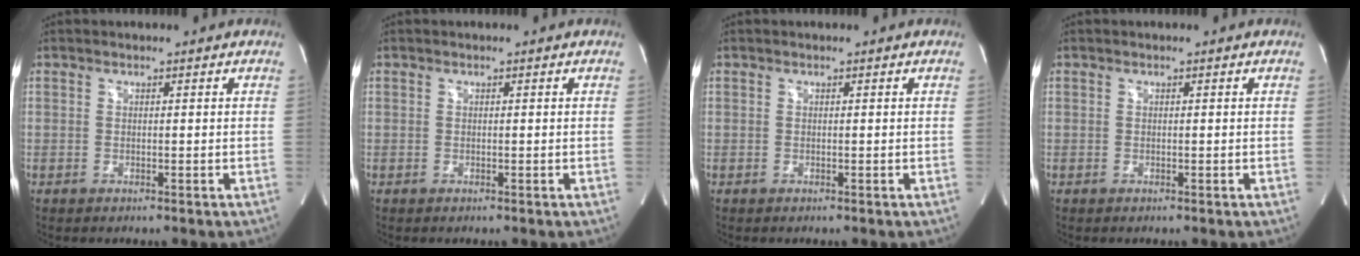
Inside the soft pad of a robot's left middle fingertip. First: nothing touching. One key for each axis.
{"total": 0.0}
{"total": 0.0}
{"total": 0.0}